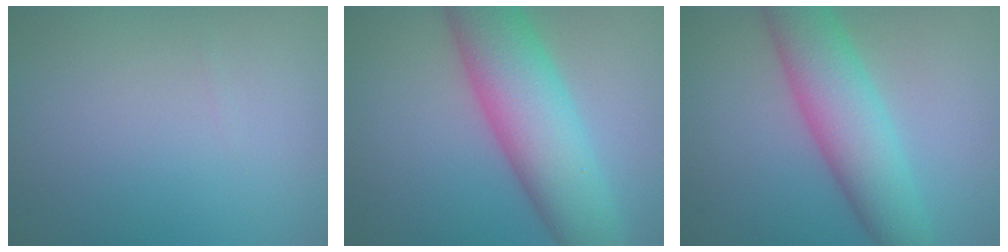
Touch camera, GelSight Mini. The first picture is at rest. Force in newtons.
{"total": 9.6, "press": 9.6, "slide": 0.2}
{"total": 7.3, "press": 7.3, "slide": 0.4}